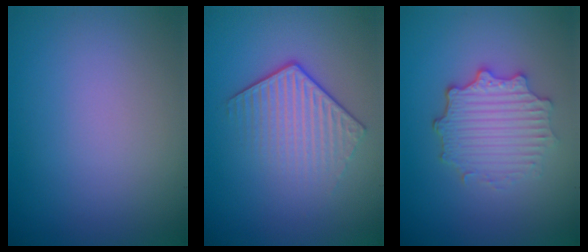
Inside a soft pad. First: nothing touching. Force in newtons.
{"total": 4.2, "press": 2.9, "slide": 2.9}
{"total": 4.4, "press": 3.7, "slide": 2.4}